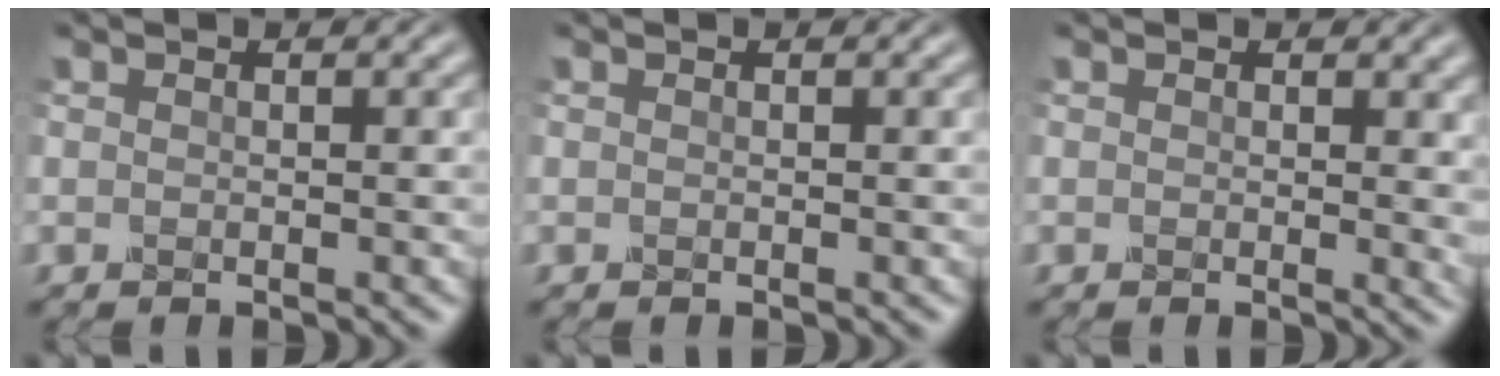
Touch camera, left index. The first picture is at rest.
{"total": 0.0}
{"total": 2.7, "force": [0.1, 1.6, 2.2], "torque": [-0.022, 0.000, -0.001]}